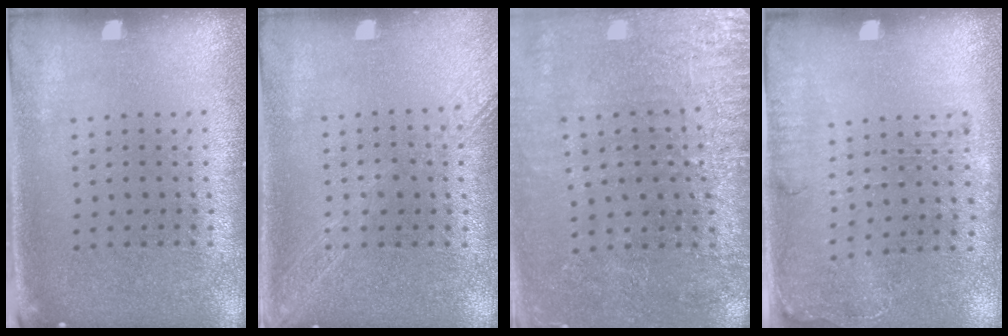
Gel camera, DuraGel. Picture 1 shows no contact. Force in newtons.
{"total": 1.6, "press": 1.6, "slide": 0.4}
{"total": 2.8, "press": 2.8, "slide": 0.3}
{"total": 1.3, "press": 1.2, "slide": 0.6}